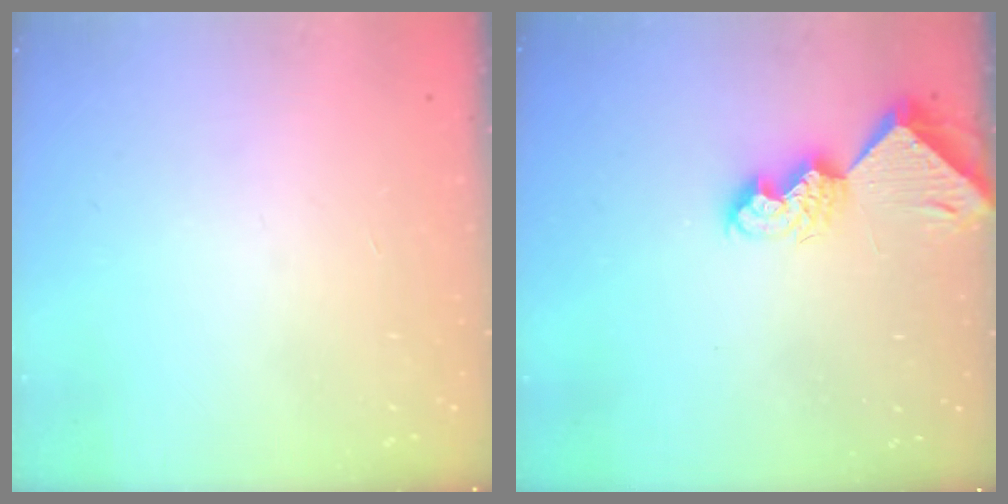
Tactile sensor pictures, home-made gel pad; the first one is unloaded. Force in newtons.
{"total": 10.0, "press": 9.9, "slide": 1.1}